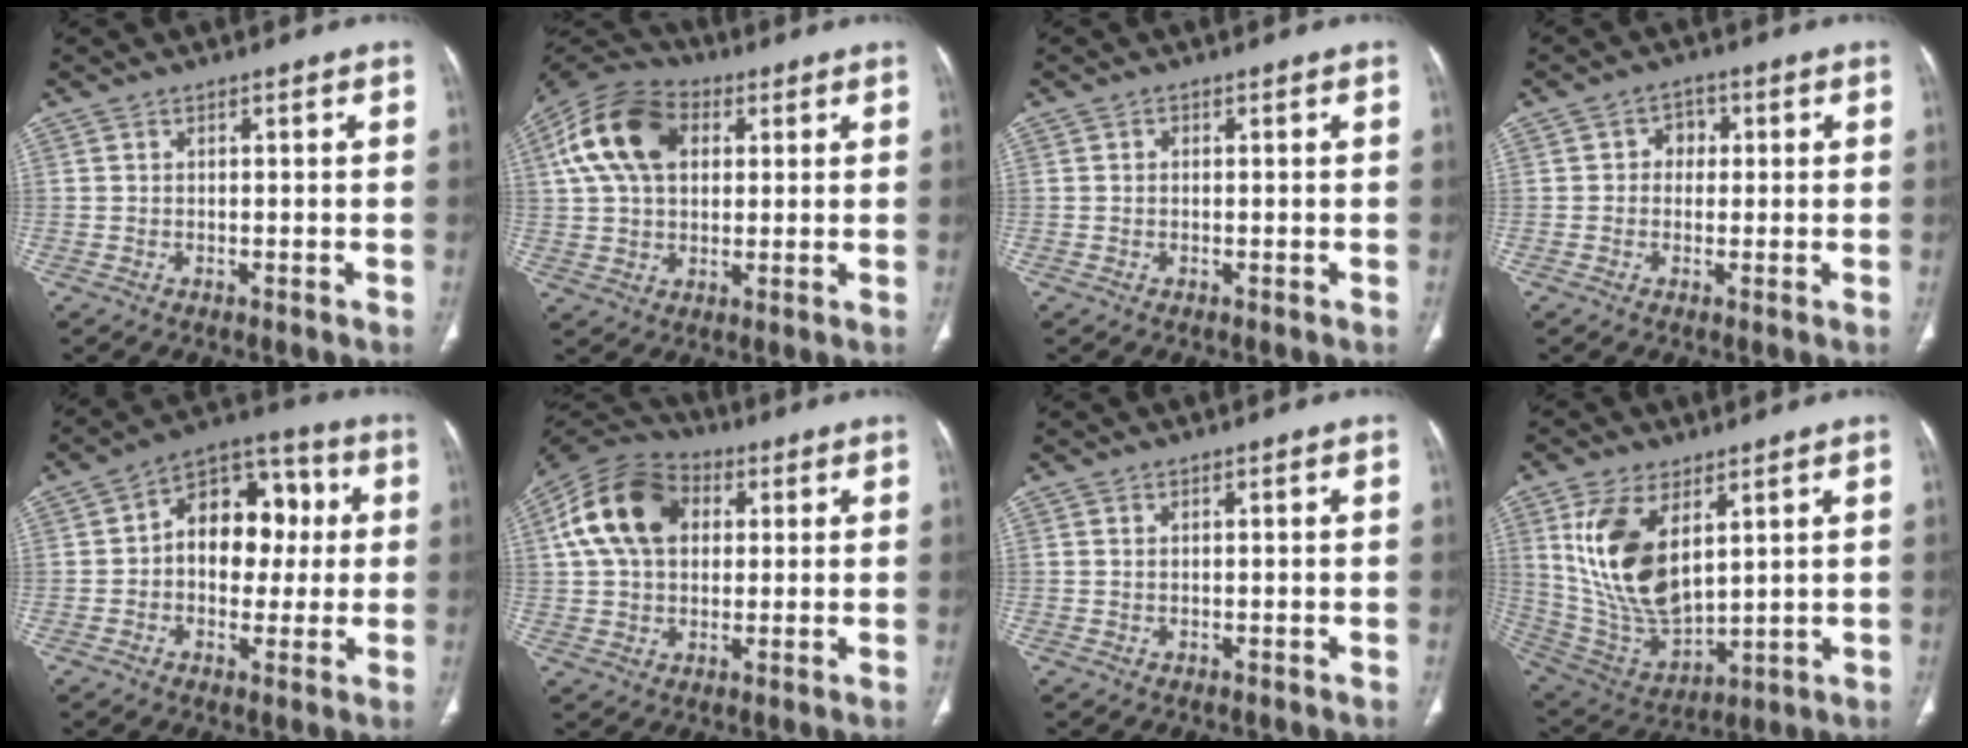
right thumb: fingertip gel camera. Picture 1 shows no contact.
{"total": 15.6, "force": [4.3, 10.4, 10.8], "torque": [-0.196, 0.017, 0.071]}
{"total": 0.7, "force": [-0.1, 0.5, 0.4], "torque": [-0.006, 0.002, -0.003]}
{"total": 3.2, "force": [0.4, 2.7, 1.5], "torque": [0.002, 0.008, -0.002]}
{"total": 14.5, "force": [1.3, 10.1, 10.3], "torque": [-0.102, 0.032, 0.010]}
{"total": 16.1, "force": [3.9, 11.2, 10.8], "torque": [-0.191, 0.019, 0.061]}
{"total": 0.5, "force": [0.2, 0.3, 0.4], "torque": [-0.013, 0.004, 0.005]}
{"total": 17.2, "force": [5.8, 8.9, 13.5], "torque": [-0.252, -0.026, 0.132]}